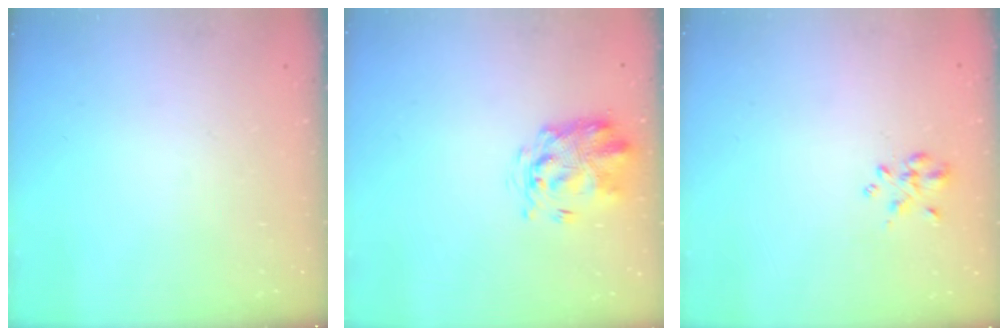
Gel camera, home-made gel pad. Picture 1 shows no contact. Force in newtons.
{"total": 3.2, "press": 3.1, "slide": 1.0}
{"total": 2.4, "press": 2.3, "slide": 0.9}